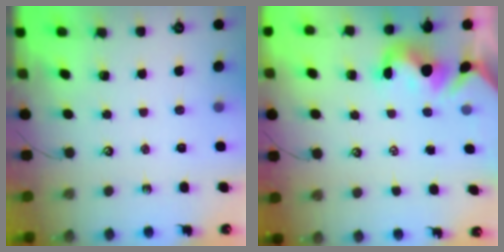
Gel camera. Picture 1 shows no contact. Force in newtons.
{"total": 1.4, "press": 1.2, "slide": 0.7}